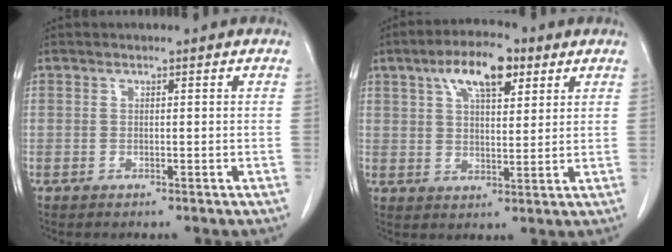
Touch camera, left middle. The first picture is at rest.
{"total": 9.0, "force": [4.8, 3.2, 6.9], "torque": [-0.124, 0.017, 0.081]}